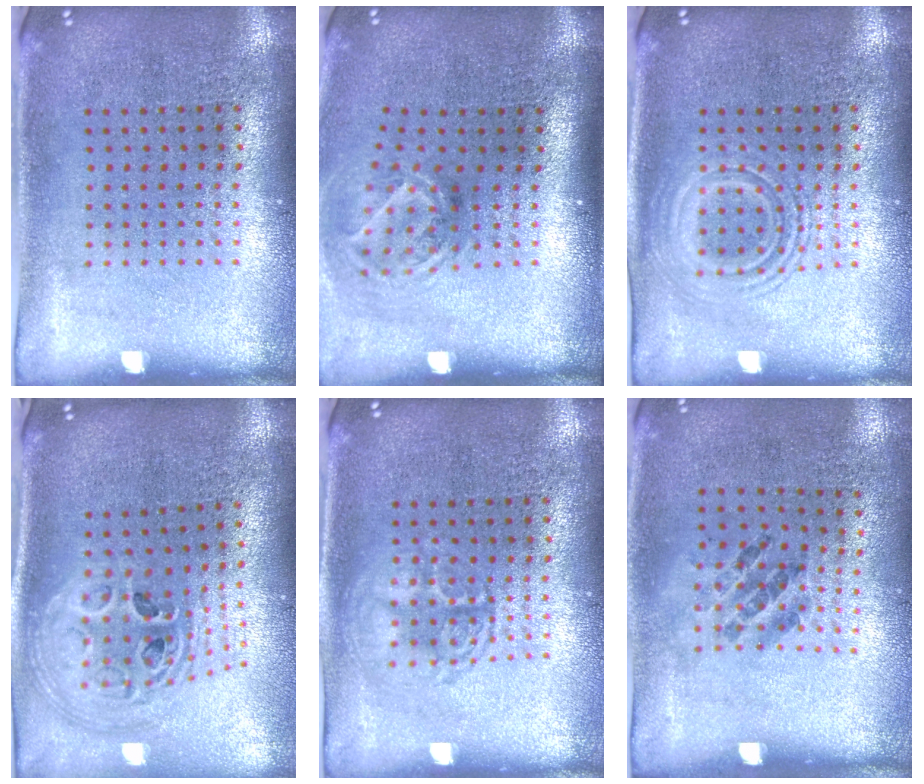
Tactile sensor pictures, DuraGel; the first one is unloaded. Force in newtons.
{"total": 1.9, "press": 1.3, "slide": 1.5}
{"total": 1.6, "press": 1.6, "slide": 0.3}
{"total": 2.6, "press": 1.9, "slide": 1.8}
{"total": 2.4, "press": 2.3, "slide": 0.3}
{"total": 1.2, "press": 0.7, "slide": 0.9}